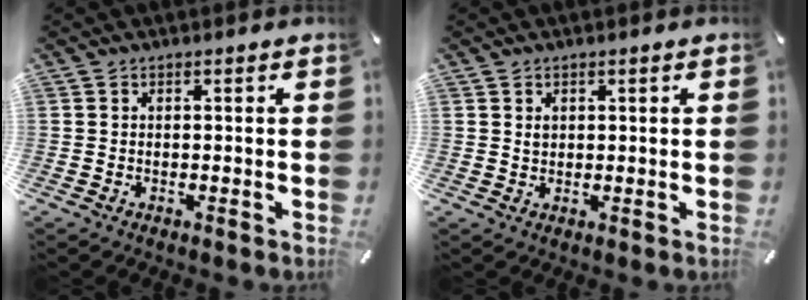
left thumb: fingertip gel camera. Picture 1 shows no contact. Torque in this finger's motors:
{"motor_torque": [0.28, 0.48, -0.01, -0.07, 0.01]}